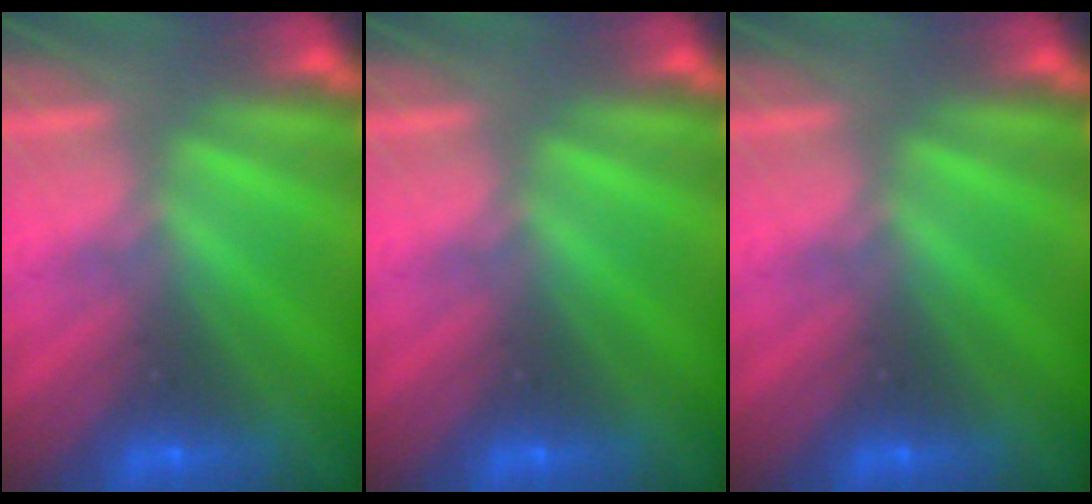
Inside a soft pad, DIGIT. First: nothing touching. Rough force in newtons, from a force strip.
{"total": 0.0}
{"total": 0.0}